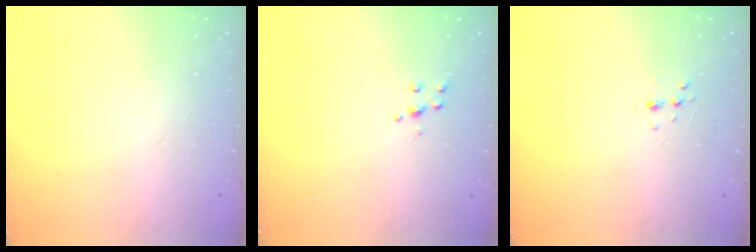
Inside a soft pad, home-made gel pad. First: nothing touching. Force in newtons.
{"total": 4.3, "press": 4.3, "slide": 0.4}
{"total": 3.5, "press": 3.4, "slide": 0.5}